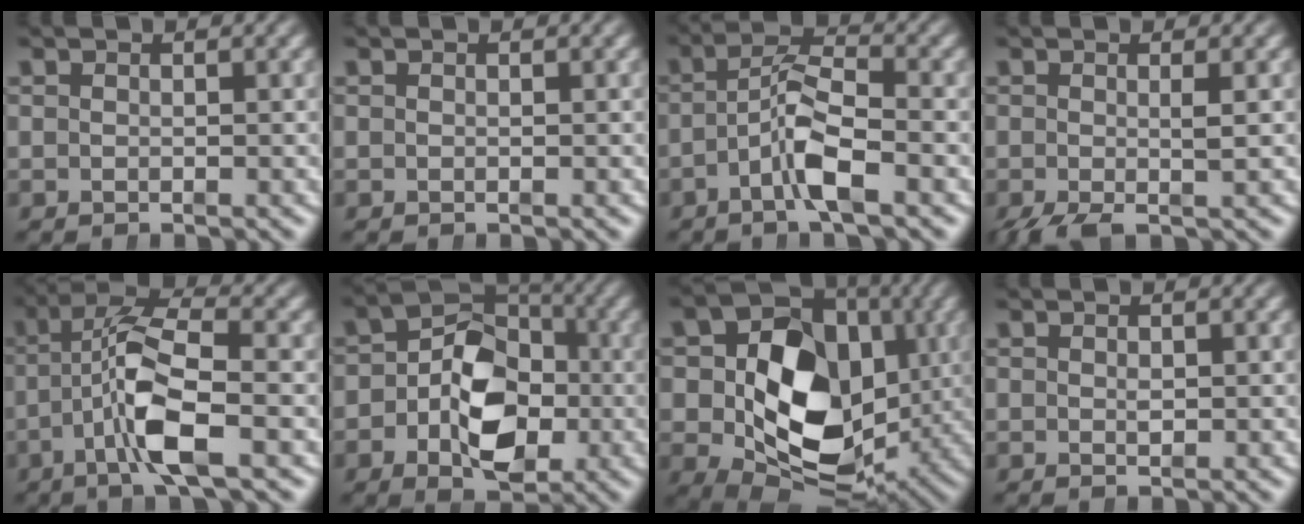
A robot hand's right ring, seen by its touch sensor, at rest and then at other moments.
{"total": 0.0}
{"total": 5.2, "force": [-0.9, 2.1, 4.6], "torque": [-0.076, 0.001, -0.023]}
{"total": 2.7, "force": [-1.8, 0.8, 1.8], "torque": [-0.035, -0.014, -0.023]}
{"total": 7.1, "force": [0.2, 3.0, 6.4], "torque": [-0.116, -0.004, -0.002]}
{"total": 10.5, "force": [-1.6, 7.3, 7.4], "torque": [-0.105, -0.005, -0.028]}
{"total": 19.3, "force": [-1.8, 13.6, 13.6], "torque": [-0.235, -0.063, 0.001]}
{"total": 0.6, "force": [-0.1, 0.2, 0.5], "torque": [-0.009, -0.001, 0.000]}